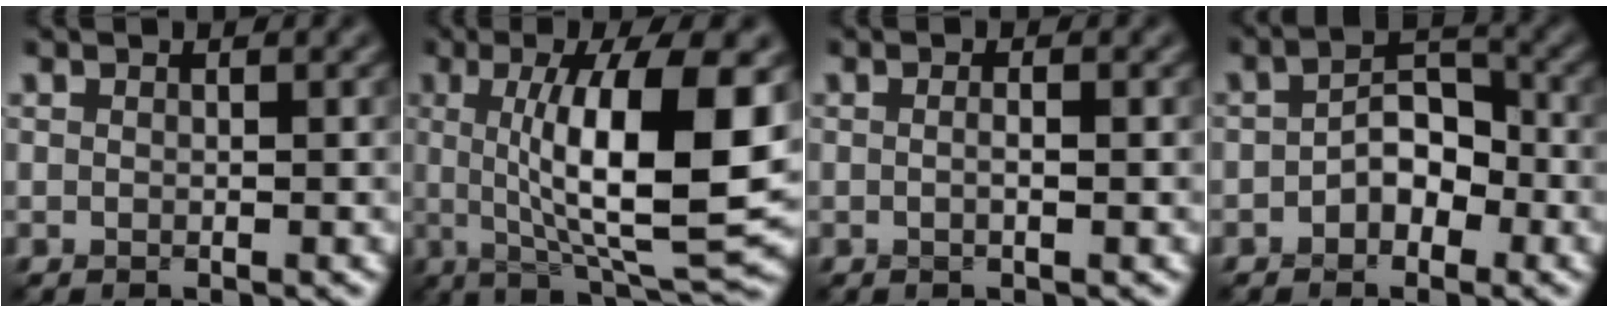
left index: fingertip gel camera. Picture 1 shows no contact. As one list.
[{"total": 11.1, "force": [1.2, 2.5, 10.7], "torque": [-0.158, -0.004, 0.026]}, {"total": 0.9, "force": [0.1, 0.0, 0.9], "torque": [-0.013, -0.006, 0.001]}, {"total": 3.1, "force": [-1.2, 1.9, 2.1], "torque": [-0.034, 0.015, -0.023]}]